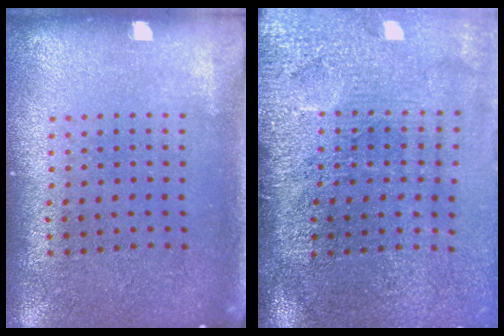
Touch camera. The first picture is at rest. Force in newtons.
{"total": 4.7, "press": 3.7, "slide": 2.9}